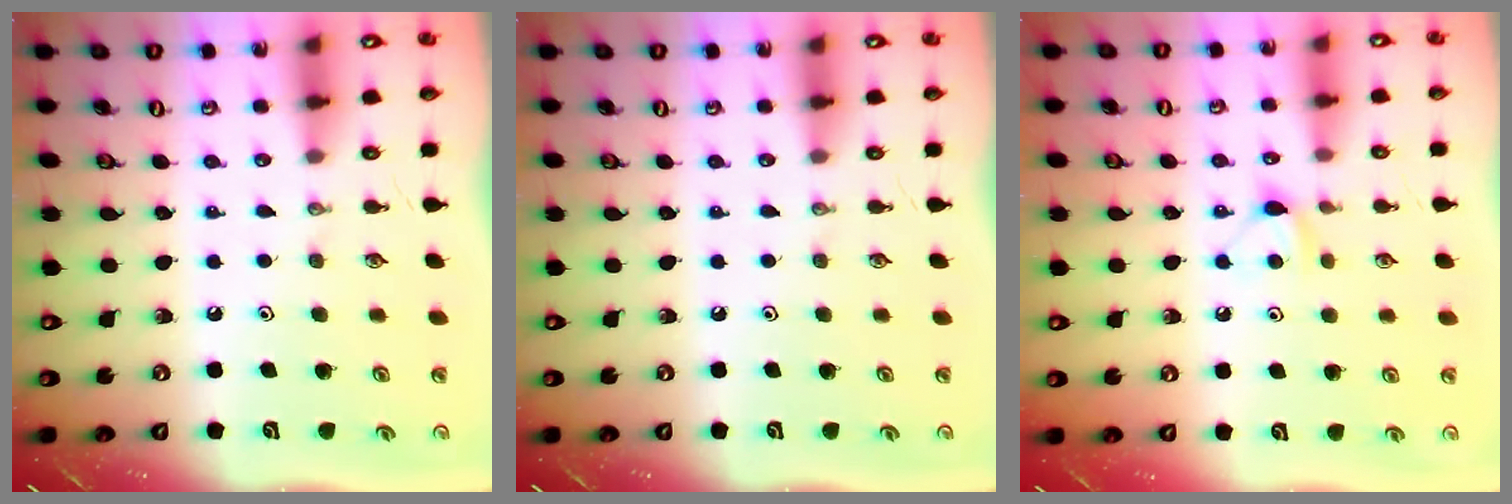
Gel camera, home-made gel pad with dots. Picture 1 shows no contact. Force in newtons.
{"total": 0.0}
{"total": 6.4, "press": 6.4, "slide": 0.8}